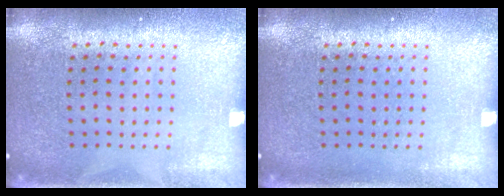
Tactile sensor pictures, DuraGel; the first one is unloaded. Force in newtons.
{"total": 0.0}